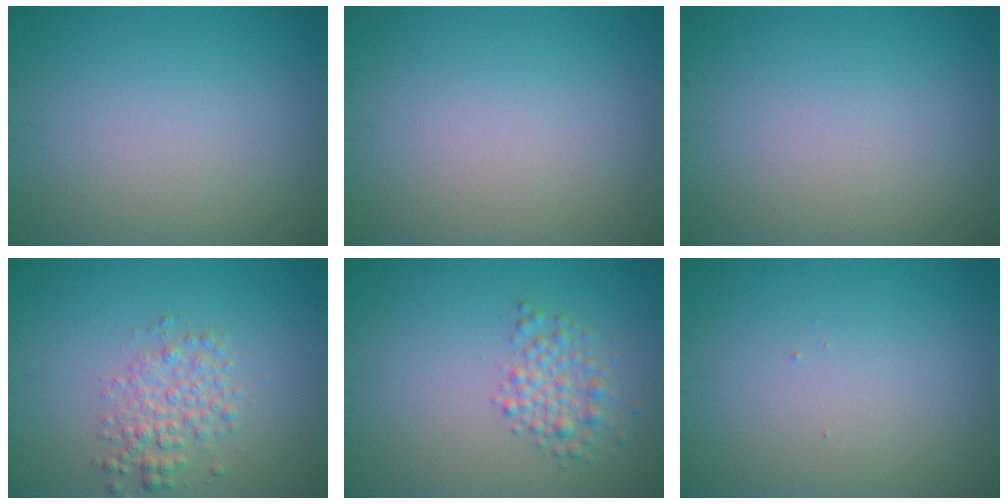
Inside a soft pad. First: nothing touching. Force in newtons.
{"total": 0.0}
{"total": 0.0}
{"total": 2.9, "press": 2.9, "slide": 0.1}
{"total": 2.6, "press": 2.6, "slide": 0.1}
{"total": 0.0}